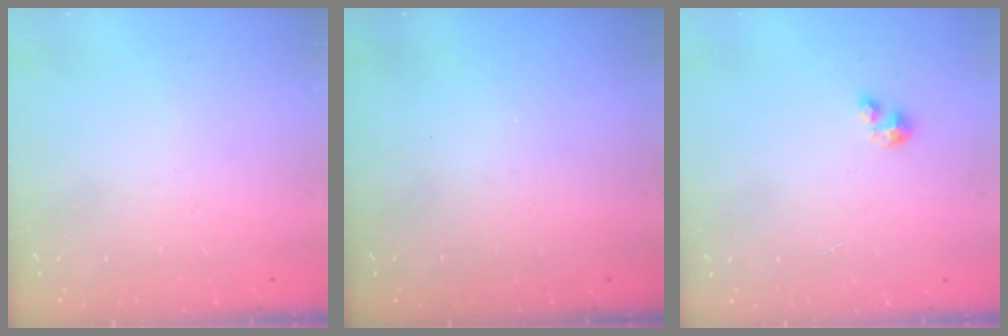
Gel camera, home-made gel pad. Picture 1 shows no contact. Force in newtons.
{"total": 0.0}
{"total": 2.0, "press": 2.0, "slide": 0.2}